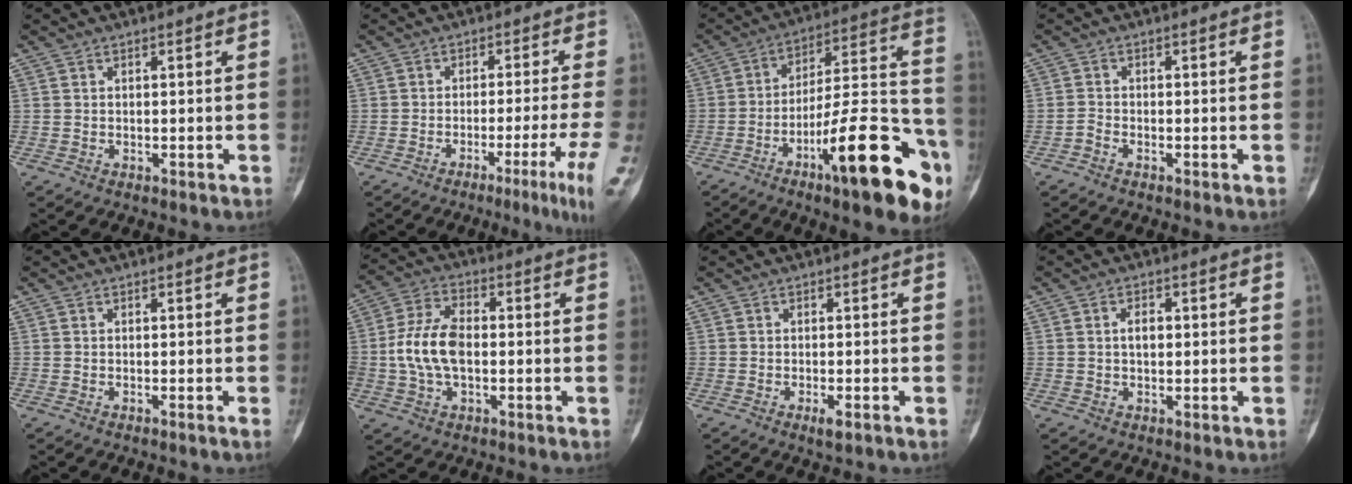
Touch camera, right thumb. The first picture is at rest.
{"total": 8.7, "force": [-4.0, -1.3, 7.6], "torque": [-0.122, -0.002, -0.062]}
{"total": 24.6, "force": [-11.2, 6.3, 20.9], "torque": [-0.274, 0.064, -0.168]}
{"total": 1.1, "force": [-1.0, 0.2, 0.4], "torque": [-0.008, 0.001, -0.026]}
{"total": 0.5, "force": [-0.3, -0.2, 0.4], "torque": [-0.001, 0.003, -0.007]}
{"total": 10.4, "force": [-0.8, 6.2, 8.3], "torque": [-0.167, 0.023, -0.019]}
{"total": 1.9, "force": [-0.9, 0.4, 1.6], "torque": [-0.028, -0.004, -0.017]}
{"total": 2.3, "force": [0.2, 1.4, 1.8], "torque": [-0.026, 0.003, 0.000]}